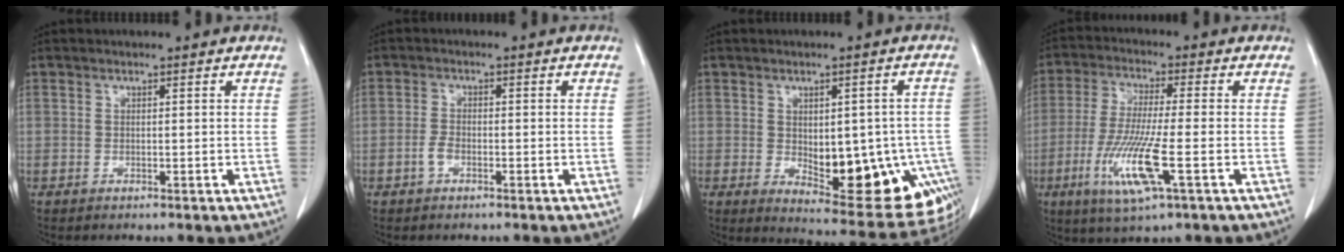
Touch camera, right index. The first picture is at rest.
{"total": 2.0, "force": [-1.1, 0.8, 1.4], "torque": [-0.030, 0.003, -0.022]}
{"total": 17.1, "force": [-4.4, 7.6, 14.7], "torque": [-0.129, 0.013, -0.028]}
{"total": 11.2, "force": [-3.8, 0.6, 10.5], "torque": [-0.213, -0.022, -0.072]}